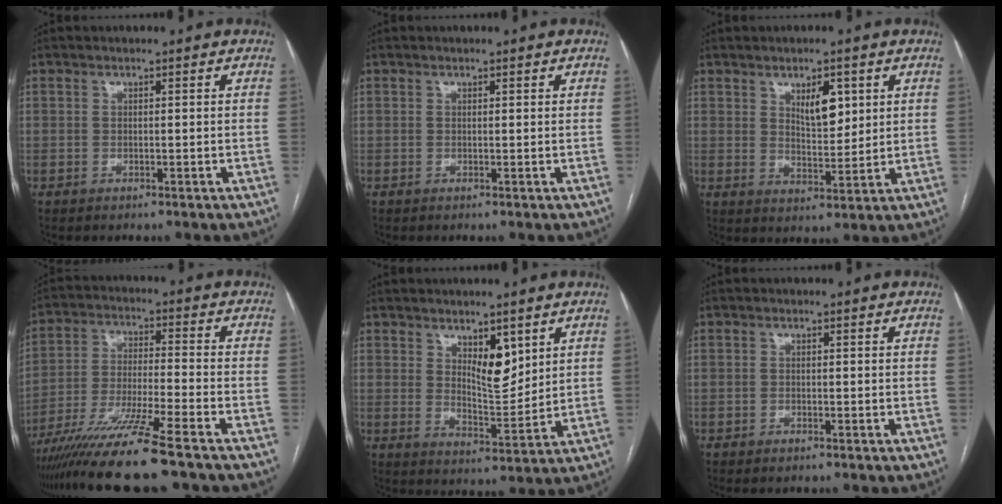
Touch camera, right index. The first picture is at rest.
{"total": 0.0}
{"total": 5.7, "force": [2.5, 2.4, 4.5], "torque": [-0.076, -0.004, 0.047]}
{"total": 13.1, "force": [-10.2, -1.3, 8.0], "torque": [-0.142, -0.031, -0.179]}
{"total": 6.3, "force": [3.3, 2.4, 4.8], "torque": [-0.083, -0.012, 0.061]}
{"total": 0.7, "force": [-0.6, 0.3, 0.4], "torque": [-0.008, -0.001, -0.006]}